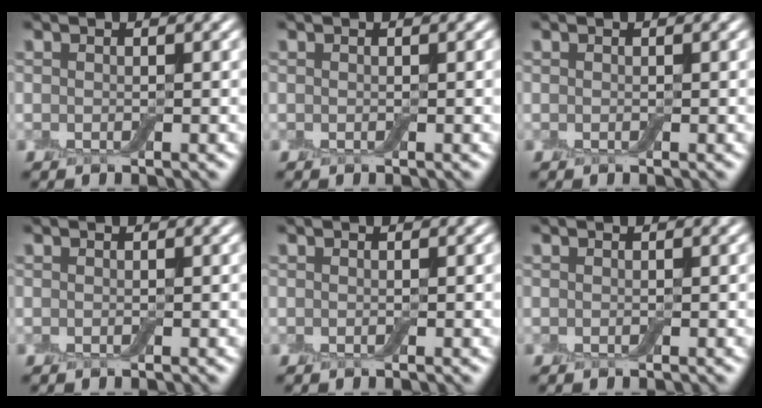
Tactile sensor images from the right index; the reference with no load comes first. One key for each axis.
{"total": 0.0}
{"total": 0.0}
{"total": 0.0}
{"total": 0.0}
{"total": 0.0}